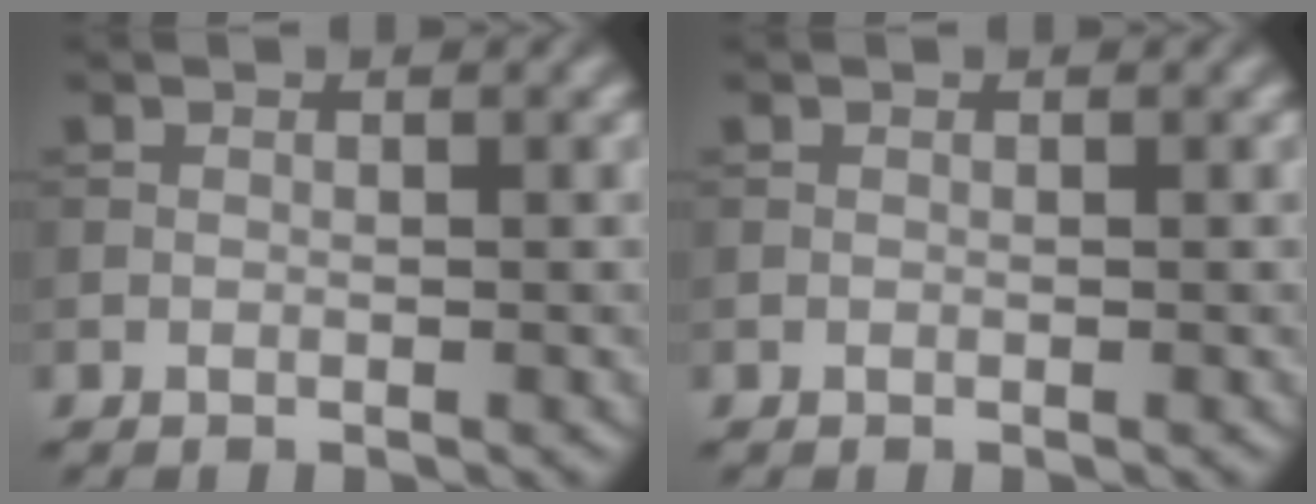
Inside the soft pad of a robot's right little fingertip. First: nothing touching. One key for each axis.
{"total": 0.0}